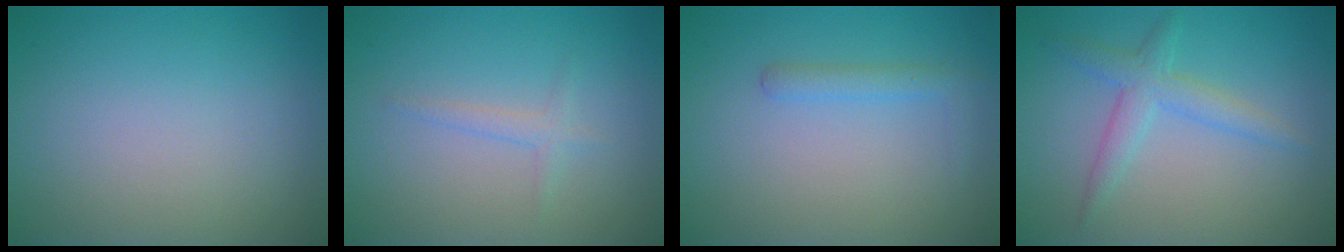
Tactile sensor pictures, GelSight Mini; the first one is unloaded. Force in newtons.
{"total": 1.2, "press": 1.2, "slide": 0.1}
{"total": 1.6, "press": 1.6, "slide": 0.1}
{"total": 2.8, "press": 2.8, "slide": 0.1}